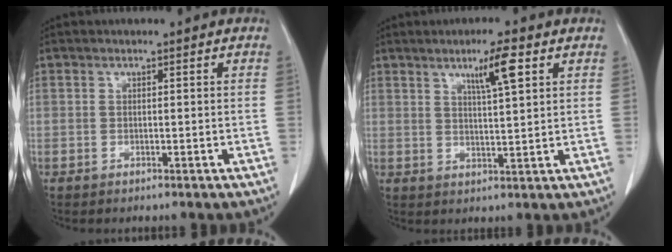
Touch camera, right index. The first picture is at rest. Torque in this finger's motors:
{"motor_torque": [0.20, 0.22, 0.08, 0.05]}